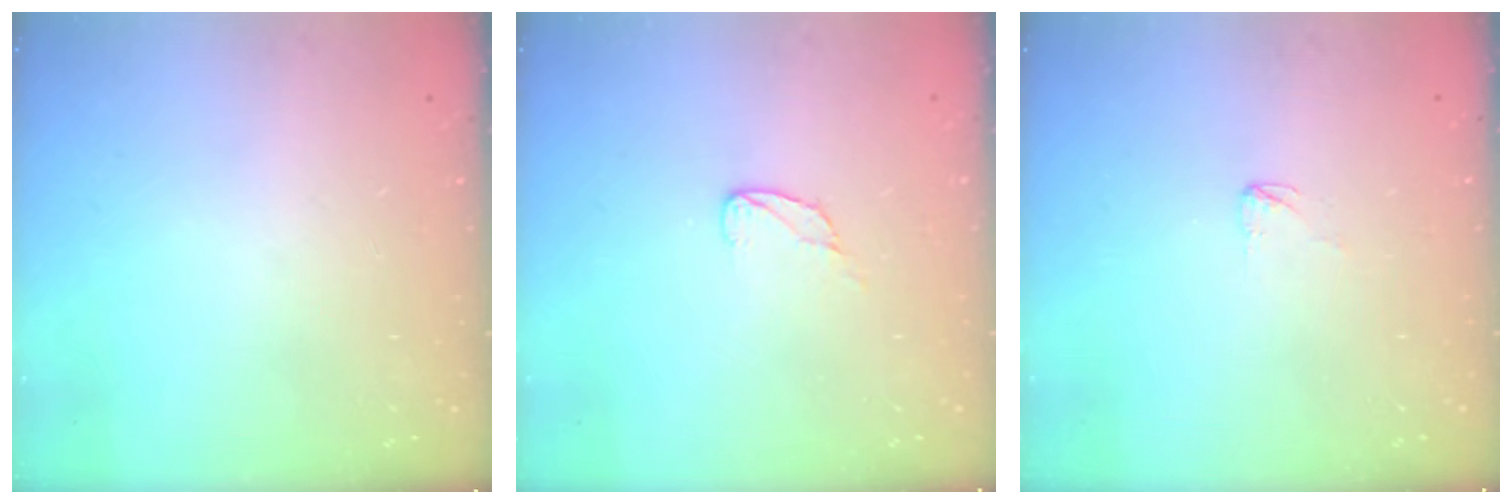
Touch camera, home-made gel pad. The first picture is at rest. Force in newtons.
{"total": 4.3, "press": 4.3, "slide": 0.4}
{"total": 2.3, "press": 2.3, "slide": 0.2}